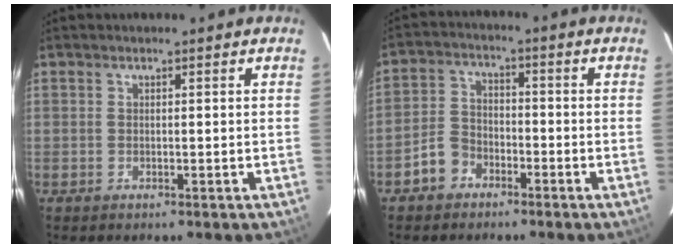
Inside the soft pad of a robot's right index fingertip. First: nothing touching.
{"total": 5.7, "force": [-3.7, 4.0, 1.8], "torque": [-0.045, 0.021, -0.066]}